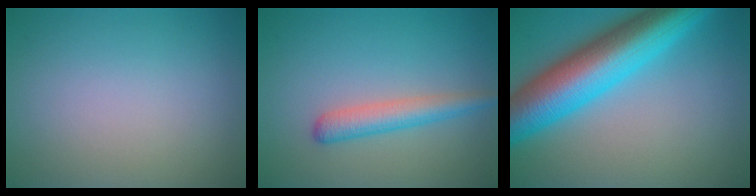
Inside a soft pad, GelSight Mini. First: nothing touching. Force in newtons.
{"total": 2.9, "press": 2.9, "slide": 0.1}
{"total": 11.7, "press": 11.7, "slide": 0.2}